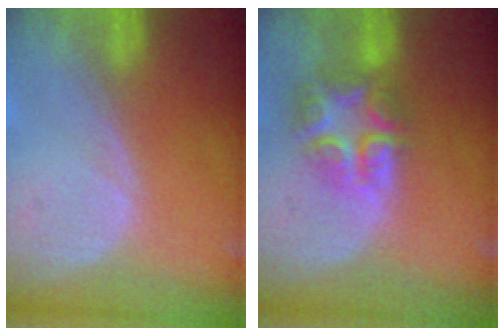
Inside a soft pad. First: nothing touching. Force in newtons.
{"total": 7.7, "press": 6.7, "slide": 3.8}